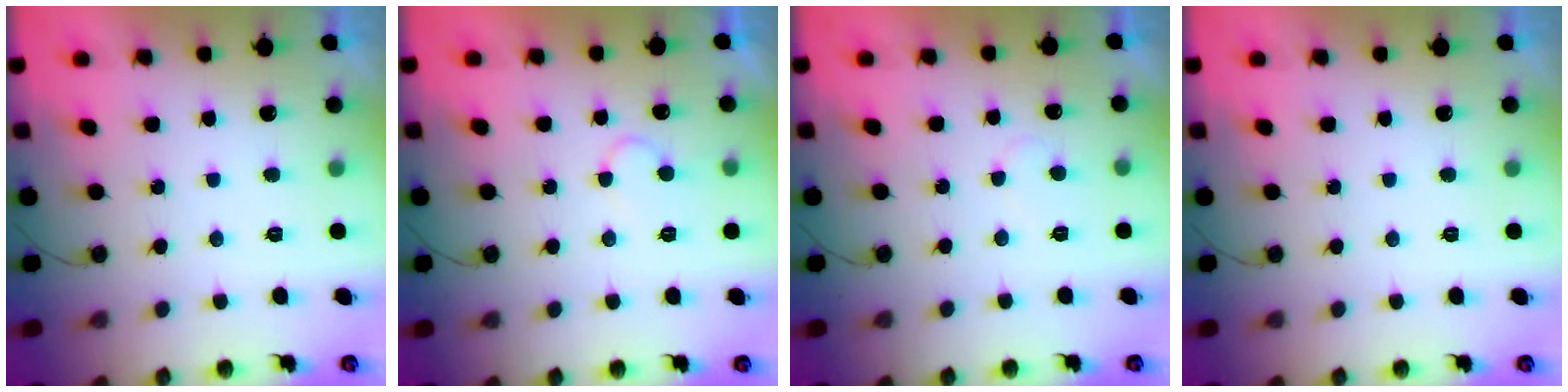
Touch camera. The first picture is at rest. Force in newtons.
{"total": 5.6, "press": 5.6, "slide": 0.5}
{"total": 4.5, "press": 4.5, "slide": 0.3}
{"total": 0.0}